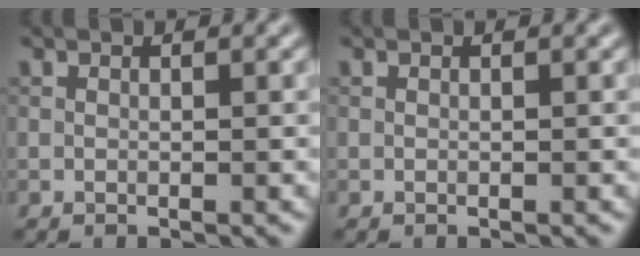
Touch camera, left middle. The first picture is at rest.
{"total": 0.0}